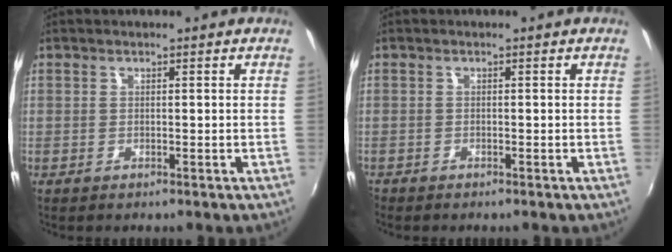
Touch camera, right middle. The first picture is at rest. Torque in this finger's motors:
{"motor_torque": [0.03, -0.05, -0.03, 0.02]}